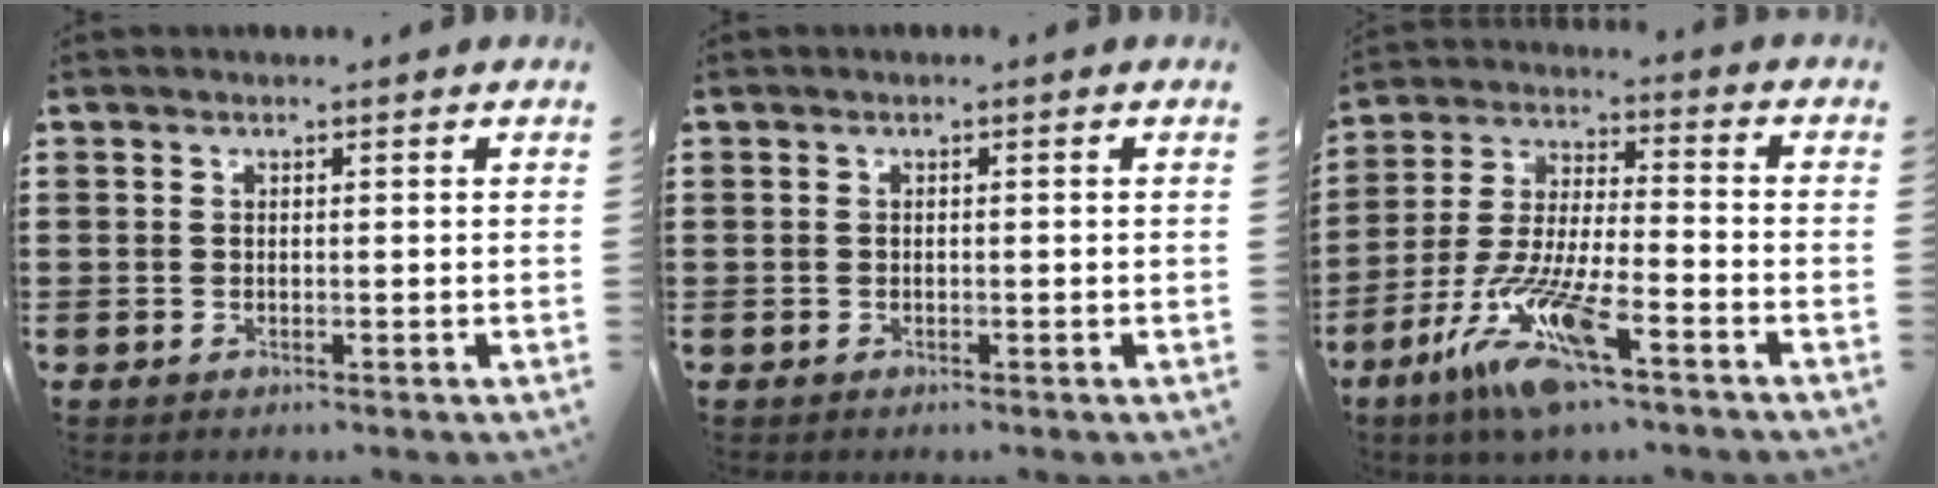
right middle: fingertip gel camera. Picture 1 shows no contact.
{"total": 0.0}
{"total": 12.5, "force": [-8.2, 1.7, 9.3], "torque": [-0.199, -0.007, -0.159]}